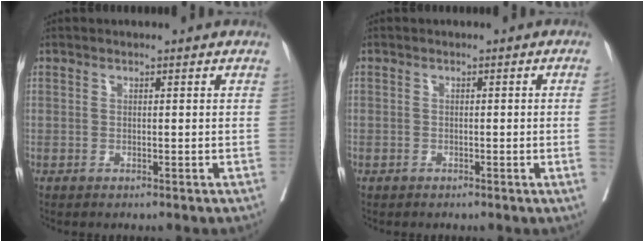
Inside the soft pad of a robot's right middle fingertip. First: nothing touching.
{"total": 1.4, "force": [-0.4, -0.3, 1.3], "torque": [-0.018, 0.001, -0.006]}